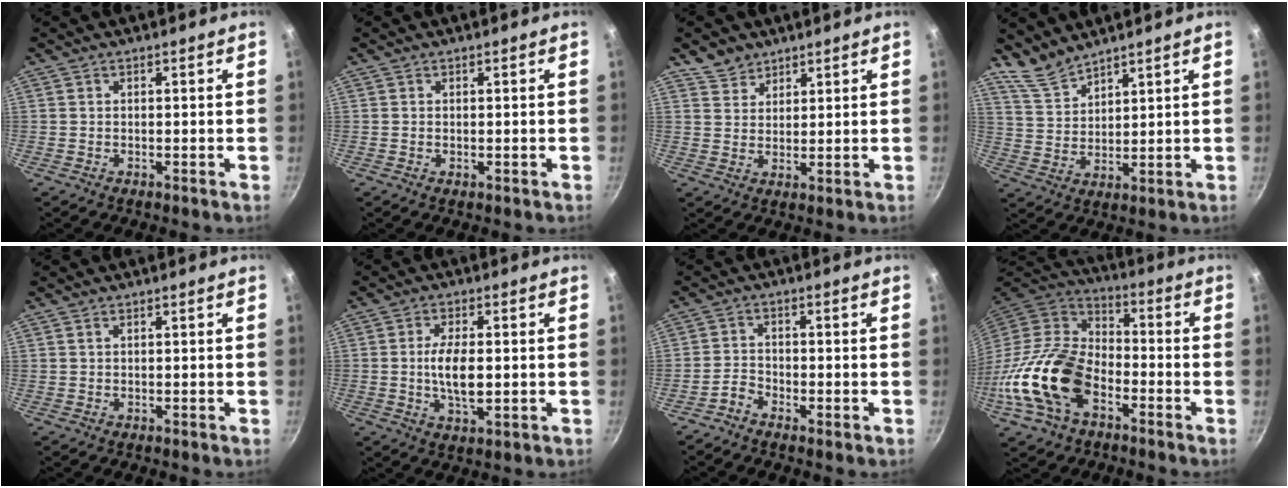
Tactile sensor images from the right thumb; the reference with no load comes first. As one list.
[{"total": 0.0}, {"total": 4.6, "force": [3.6, 2.9, 0.5], "torque": [0.014, -0.008, 0.066]}, {"total": 6.1, "force": [5.7, 1.7, 1.5], "torque": [-0.023, -0.030, 0.125]}, {"total": 0.5, "force": [0.3, 0.3, 0.3], "torque": [-0.004, 0.002, 0.006]}, {"total": 7.4, "force": [-0.2, 3.1, 6.7], "torque": [-0.123, -0.001, -0.003]}, {"total": 2.4, "force": [-1.9, 1.1, 1.0], "torque": [-0.024, 0.019, -0.042]}, {"total": 20.1, "force": [-7.1, 13.0, 13.6], "torque": [-0.250, 0.046, -0.151]}]